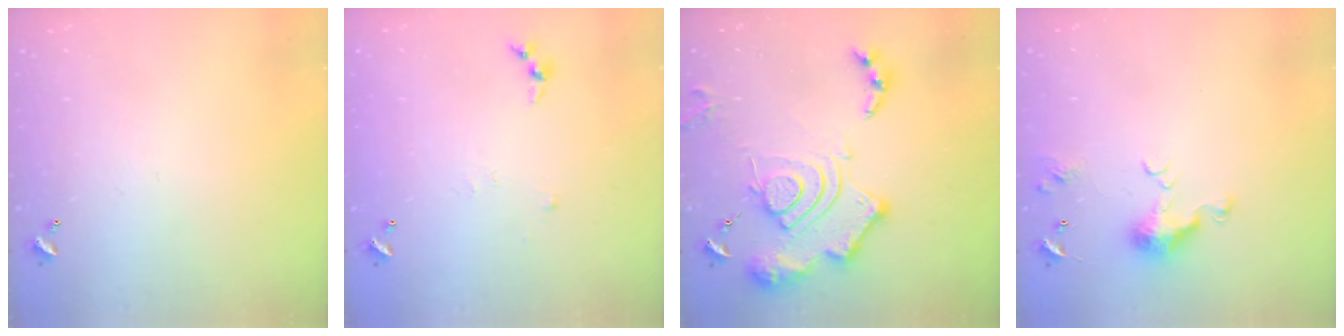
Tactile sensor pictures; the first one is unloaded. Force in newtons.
{"total": 3.3, "press": 3.3, "slide": 0.5}
{"total": 18.3, "press": 18.2, "slide": 1.7}
{"total": 6.6, "press": 6.5, "slide": 1.0}